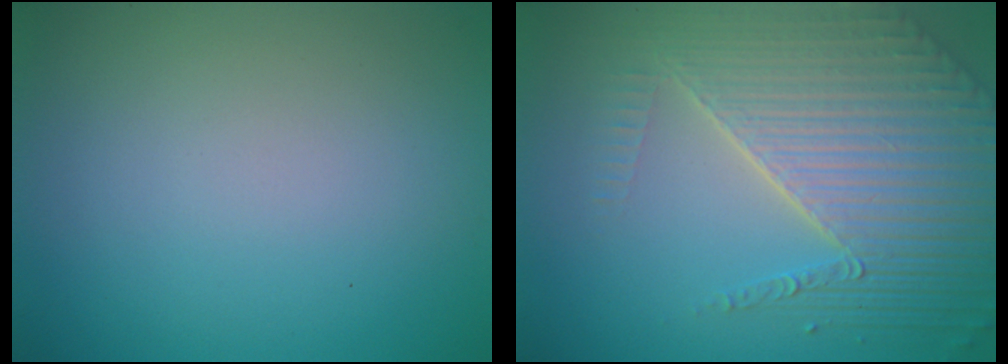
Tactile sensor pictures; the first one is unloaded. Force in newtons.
{"total": 7.7, "press": 5.8, "slide": 5.2}